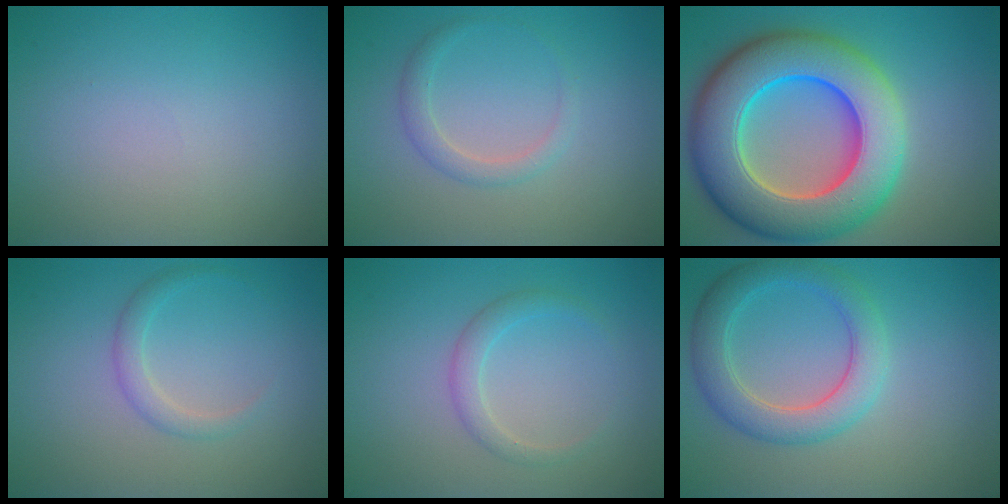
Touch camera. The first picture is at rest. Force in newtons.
{"total": 1.7, "press": 1.7, "slide": 0.1}
{"total": 13.3, "press": 13.1, "slide": 2.2}
{"total": 1.6, "press": 1.5, "slide": 0.2}
{"total": 1.7, "press": 1.7, "slide": 0.1}
{"total": 4.4, "press": 4.4, "slide": 0.2}